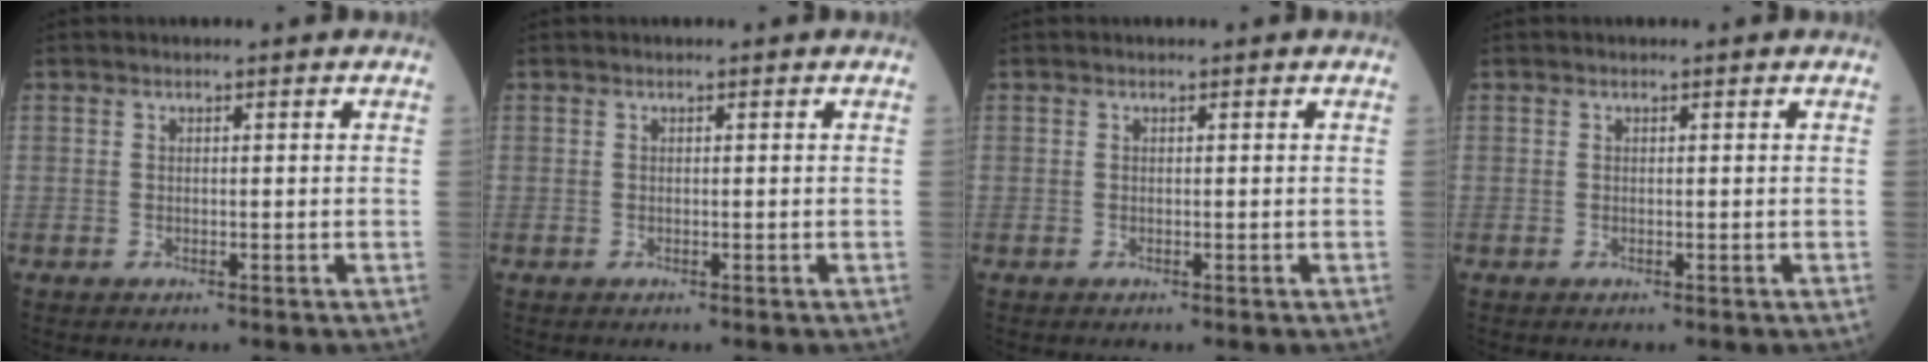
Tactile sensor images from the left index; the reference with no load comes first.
{"total": 0.0}
{"total": 0.0}
{"total": 0.0}